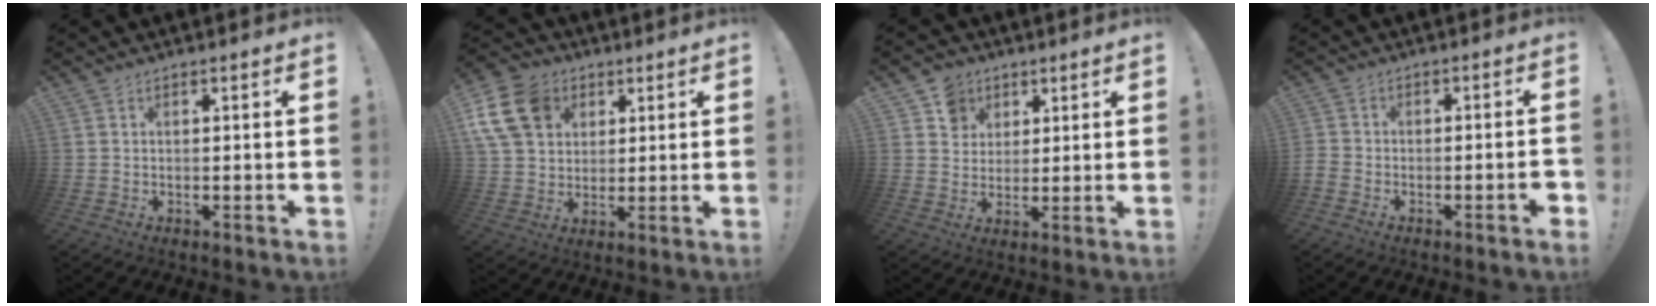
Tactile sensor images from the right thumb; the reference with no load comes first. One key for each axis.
{"total": 15.5, "fx": 5.7, "fy": 12.2, "fz": 7.6, "tx": -0.133, "ty": -0.020, "tz": 0.116}
{"total": 8.2, "fx": 3.9, "fy": 7.1, "fz": 1.7, "tx": -0.027, "ty": -0.019, "tz": 0.077}
{"total": 4.3, "fx": -2.9, "fy": 1.3, "fz": 2.9, "tx": -0.058, "ty": 0.007, "tz": -0.049}